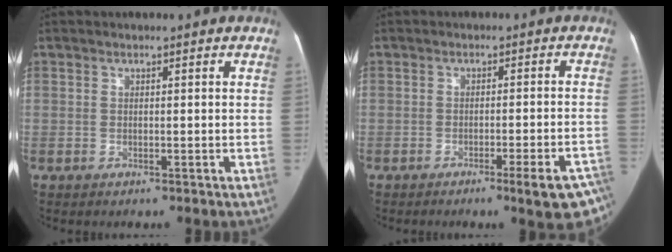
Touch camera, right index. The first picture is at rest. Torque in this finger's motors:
{"motor_torque": [0.12, -0.15, 0.12, 0.04]}